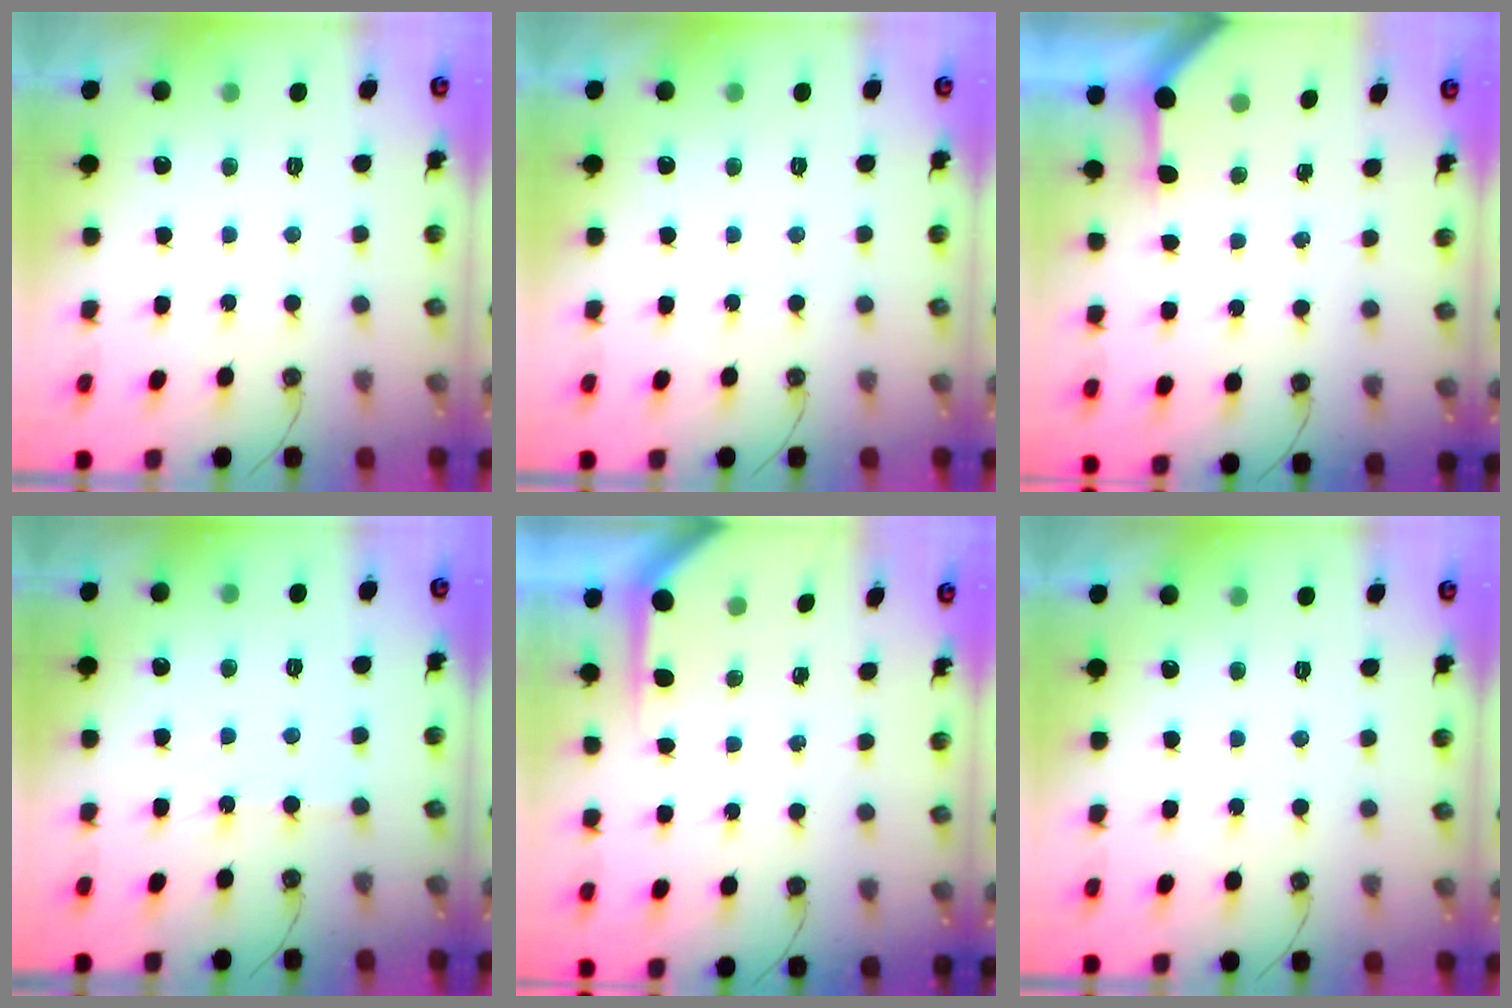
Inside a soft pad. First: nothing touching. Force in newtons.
{"total": 0.0}
{"total": 3.5, "press": 3.5, "slide": 0.3}
{"total": 1.0, "press": 1.0, "slide": 0.2}
{"total": 4.0, "press": 3.9, "slide": 0.3}
{"total": 0.0}